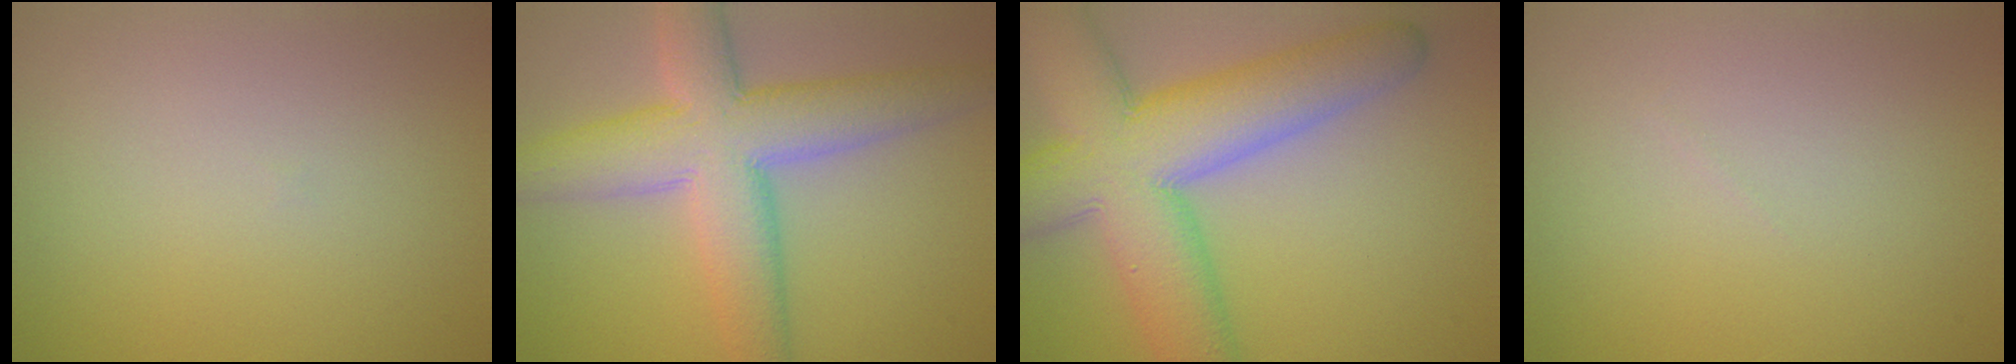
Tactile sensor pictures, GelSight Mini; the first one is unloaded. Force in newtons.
{"total": 9.2, "press": 9.1, "slide": 0.5}
{"total": 12.3, "press": 12.3, "slide": 0.5}
{"total": 0.0}